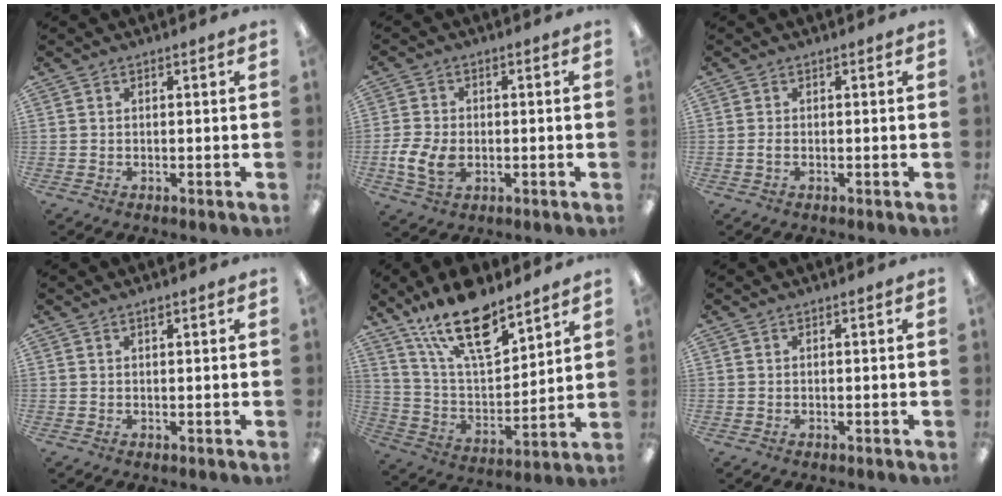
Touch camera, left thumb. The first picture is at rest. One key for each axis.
{"total": 7.6, "fx": -1.9, "fy": 5.3, "fz": 5.1, "tx": -0.114, "ty": 0.005, "tz": -0.033}
{"total": 0.9, "fx": -0.4, "fy": 0.6, "fz": 0.6, "tx": -0.013, "ty": 0.000, "tz": -0.007}
{"total": 0.6, "fx": 0.5, "fy": 0.3, "fz": 0.3, "tx": -0.010, "ty": 0.001, "tz": 0.009}
{"total": 19.2, "fx": 13.6, "fy": 7.7, "fz": 11.2, "tx": -0.200, "ty": -0.076, "tz": 0.237}
{"total": 0.0}